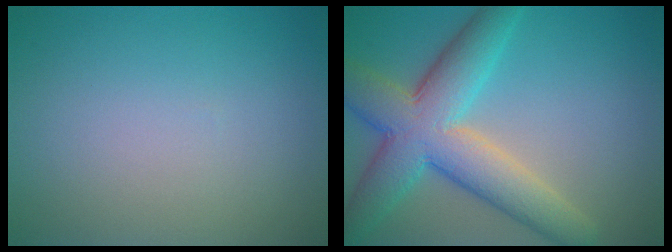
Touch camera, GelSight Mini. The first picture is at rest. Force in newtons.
{"total": 8.9, "press": 8.9, "slide": 0.4}